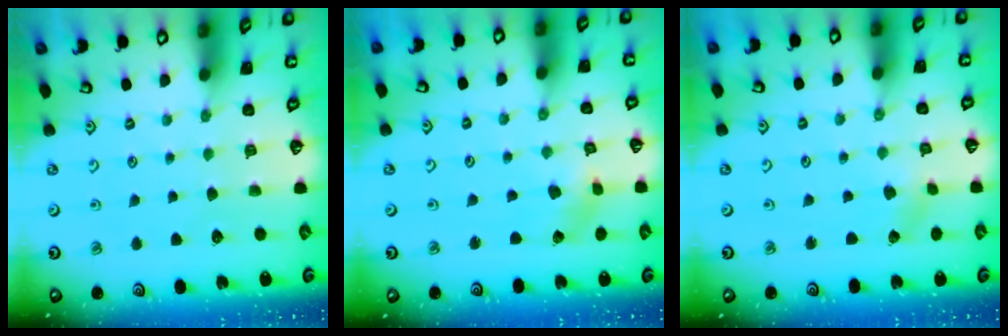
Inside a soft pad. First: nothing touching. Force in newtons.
{"total": 2.6, "press": 2.6, "slide": 0.4}
{"total": 1.4, "press": 1.4, "slide": 0.2}